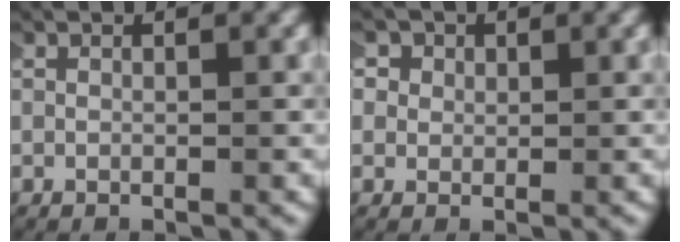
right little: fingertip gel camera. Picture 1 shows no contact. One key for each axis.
{"total": 3.6, "fx": 0.6, "fy": 3.4, "fz": 1.2, "tx": -0.044, "ty": 0.001, "tz": -0.001}